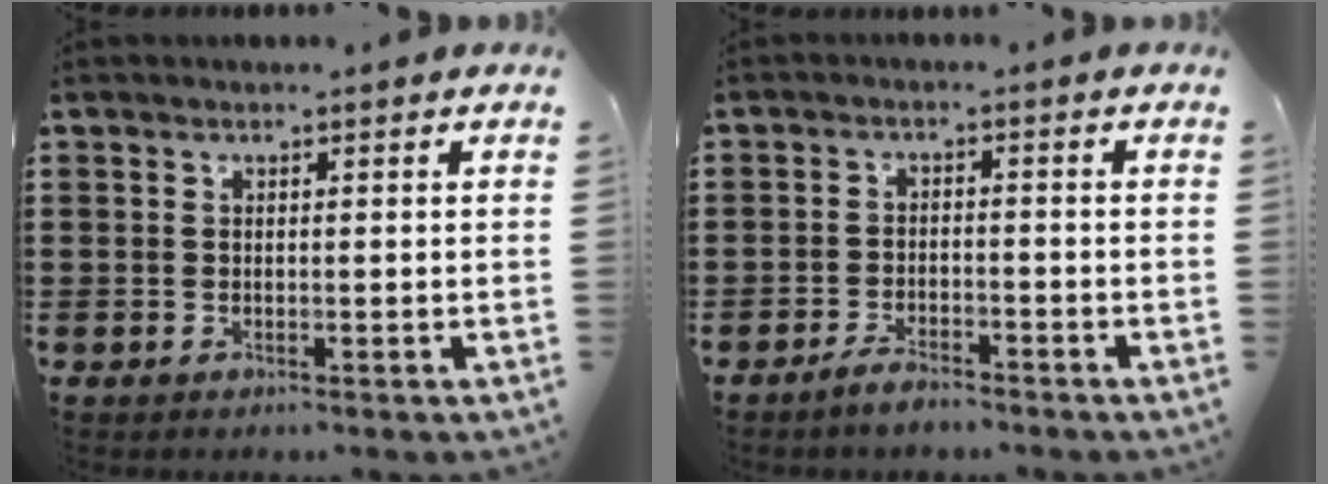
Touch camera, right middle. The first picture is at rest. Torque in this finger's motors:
{"motor_torque": [1.09, -0.19, 0.11, 0.06]}